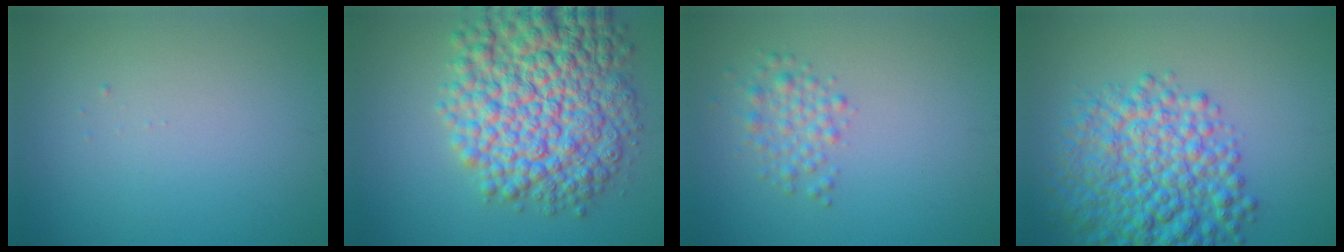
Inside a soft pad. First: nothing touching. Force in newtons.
{"total": 11.5, "press": 11.5, "slide": 0.3}
{"total": 2.2, "press": 2.2, "slide": 0.1}
{"total": 9.1, "press": 9.1, "slide": 0.4}